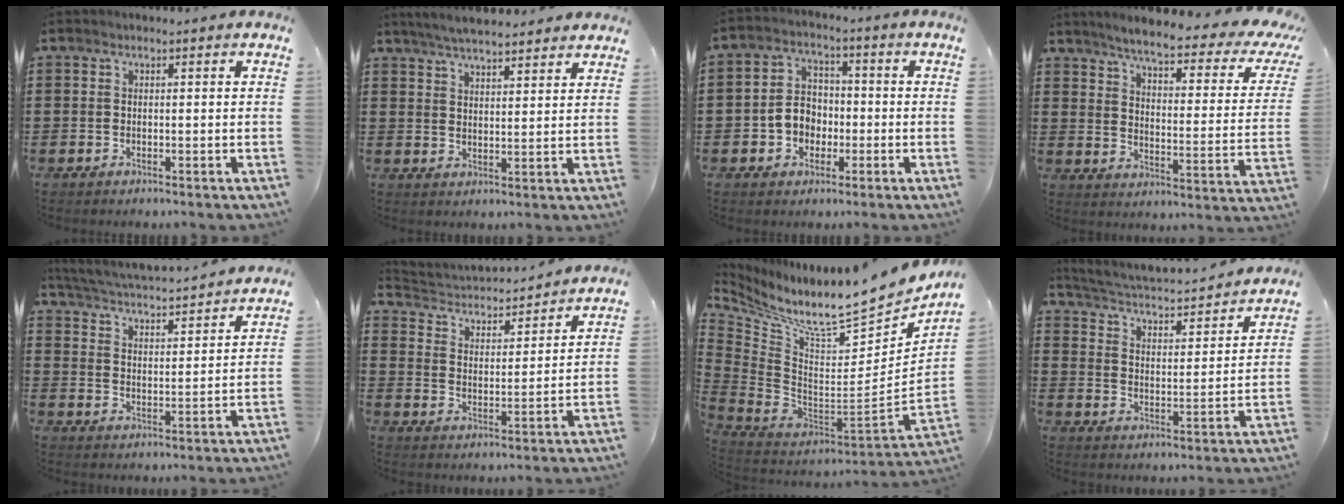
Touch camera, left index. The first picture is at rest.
{"total": 4.9, "force": [4.7, 0.3, 1.4], "torque": [-0.041, -0.011, 0.086]}
{"total": 5.3, "force": [-1.6, 4.4, 2.5], "torque": [-0.064, 0.012, -0.034]}
{"total": 5.5, "force": [4.3, 0.1, 3.4], "torque": [-0.078, -0.035, 0.064]}
{"total": 3.8, "force": [3.7, -0.4, 0.9], "torque": [-0.040, -0.033, 0.055]}
{"total": 3.0, "force": [2.9, 0.7, 0.2], "torque": [-0.025, -0.029, 0.041]}
{"total": 9.8, "force": [7.5, 0.9, 6.3], "torque": [-0.133, -0.081, 0.117]}
{"total": 2.5, "force": [2.3, 0.1, 0.9], "torque": [-0.035, -0.029, 0.027]}